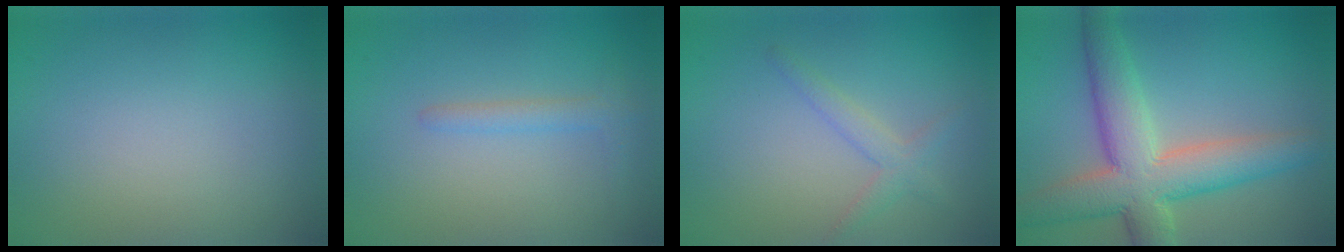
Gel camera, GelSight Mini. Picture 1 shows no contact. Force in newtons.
{"total": 1.6, "press": 1.6, "slide": 0.1}
{"total": 2.0, "press": 2.0, "slide": 0.2}
{"total": 8.5, "press": 8.5, "slide": 0.4}